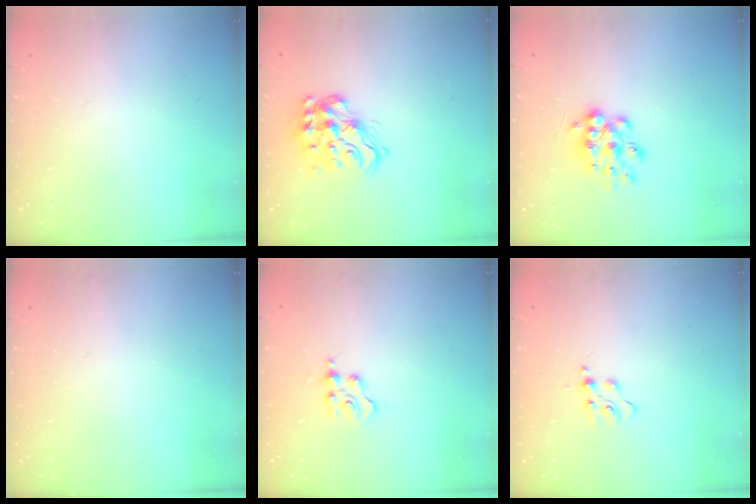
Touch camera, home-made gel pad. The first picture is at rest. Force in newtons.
{"total": 15.4, "press": 15.2, "slide": 2.0}
{"total": 11.2, "press": 11.2, "slide": 0.5}
{"total": 0.0}
{"total": 2.3, "press": 2.3, "slide": 0.3}
{"total": 5.6, "press": 5.6, "slide": 0.5}